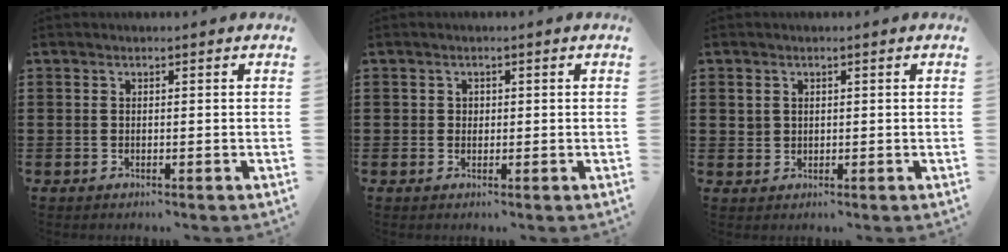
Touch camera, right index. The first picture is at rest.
{"total": 0.9, "force": [0.2, 0.9, 0.2], "torque": [-0.007, 0.003, 0.005]}
{"total": 1.5, "force": [0.8, 1.3, 0.2], "torque": [-0.008, 0.006, 0.015]}